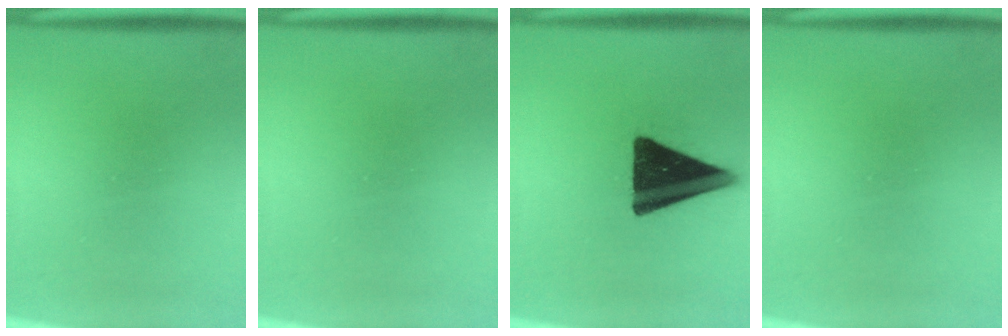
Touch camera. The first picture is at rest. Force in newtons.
{"total": 0.0}
{"total": 17.4}
{"total": 0.0}